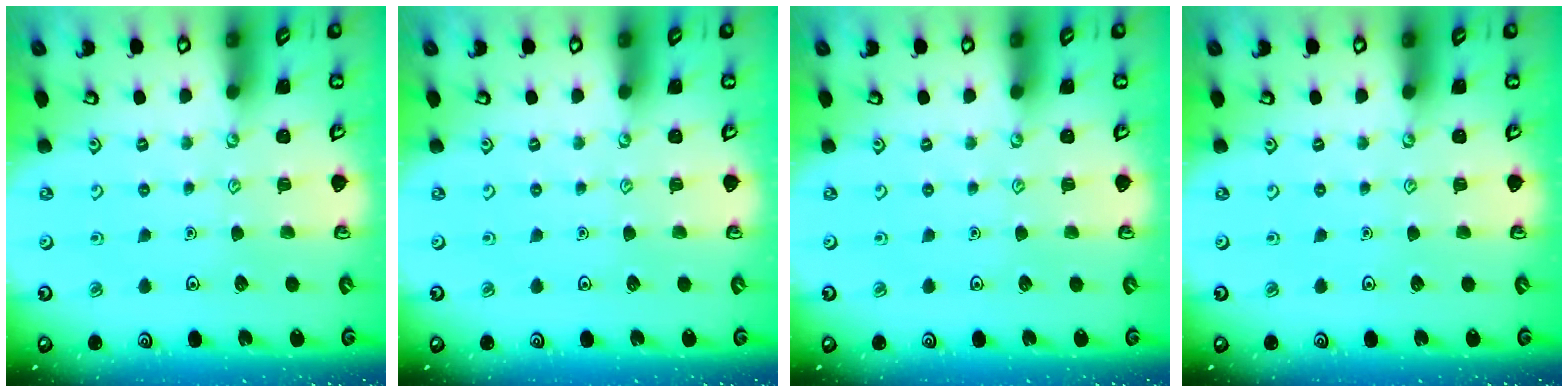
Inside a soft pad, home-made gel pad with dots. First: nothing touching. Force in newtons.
{"total": 0.0}
{"total": 0.0}
{"total": 0.0}